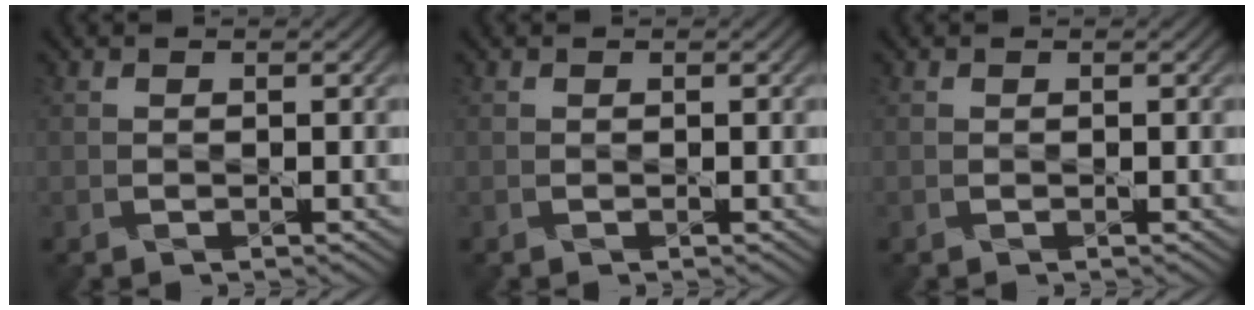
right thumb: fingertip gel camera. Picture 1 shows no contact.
{"total": 0.0}
{"total": 0.0}